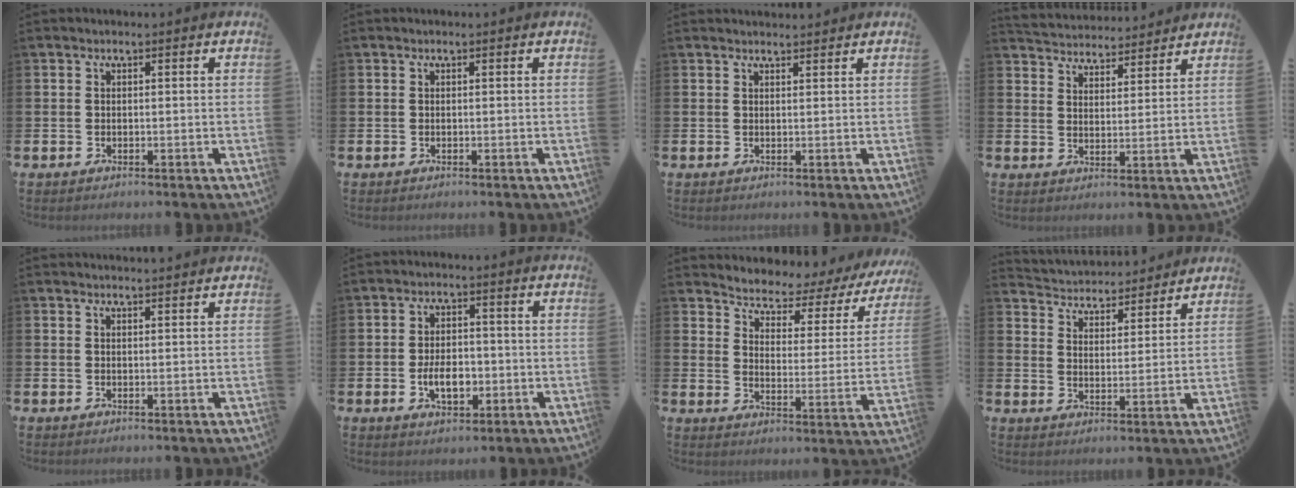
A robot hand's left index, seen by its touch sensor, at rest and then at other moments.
{"total": 0.0}
{"total": 1.3, "force": [1.3, 0.1, 0.0], "torque": [0.006, -0.006, 0.022]}
{"total": 4.7, "force": [4.6, 0.8, -0.4], "torque": [-0.016, -0.031, 0.084]}
{"total": 1.3, "force": [1.3, -0.1, 0.0], "torque": [0.006, -0.008, 0.023]}
{"total": 4.7, "force": [-1.1, 2.8, 3.7], "torque": [-0.050, 0.000, -0.023]}
{"total": 4.4, "force": [4.2, 1.5, 0.4], "torque": [-0.040, -0.040, 0.063]}
{"total": 4.3, "force": [4.1, 1.1, -0.4], "torque": [-0.023, -0.036, 0.069]}